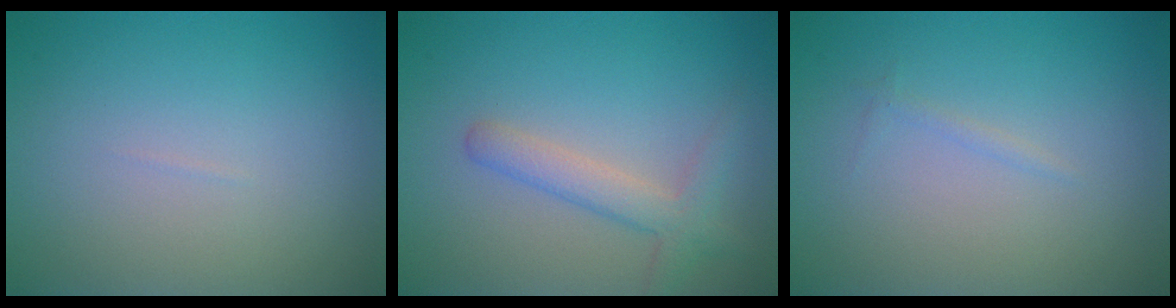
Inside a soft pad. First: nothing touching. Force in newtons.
{"total": 2.8, "press": 2.8, "slide": 0.1}
{"total": 0.5, "press": 0.5, "slide": 0.0}